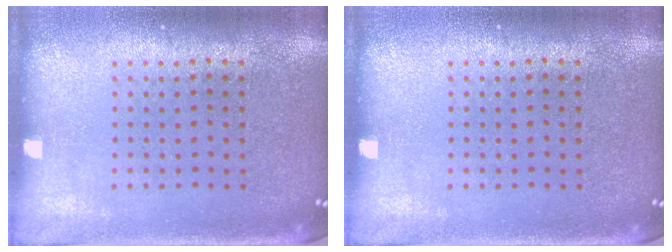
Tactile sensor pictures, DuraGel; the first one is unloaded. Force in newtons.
{"total": 0.0}